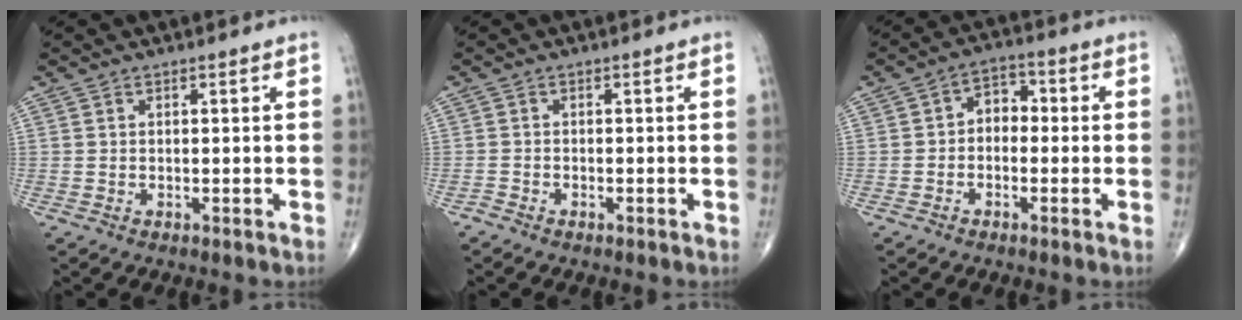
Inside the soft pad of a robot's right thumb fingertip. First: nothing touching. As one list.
[{"total": 0.9, "force": [-0.9, 0.3, 0.1], "torque": [-0.005, 0.000, -0.022]}, {"total": 4.9, "force": [-0.4, 3.6, 3.4], "torque": [-0.025, 0.023, -0.022]}]